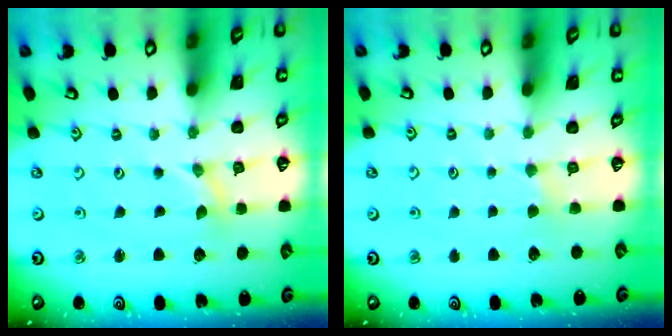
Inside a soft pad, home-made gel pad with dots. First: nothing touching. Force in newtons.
{"total": 1.6, "press": 1.6, "slide": 0.3}